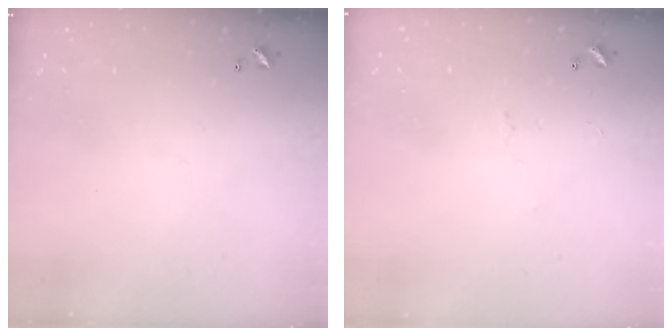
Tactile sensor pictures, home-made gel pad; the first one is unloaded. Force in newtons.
{"total": 1.9, "press": 1.8, "slide": 0.6}